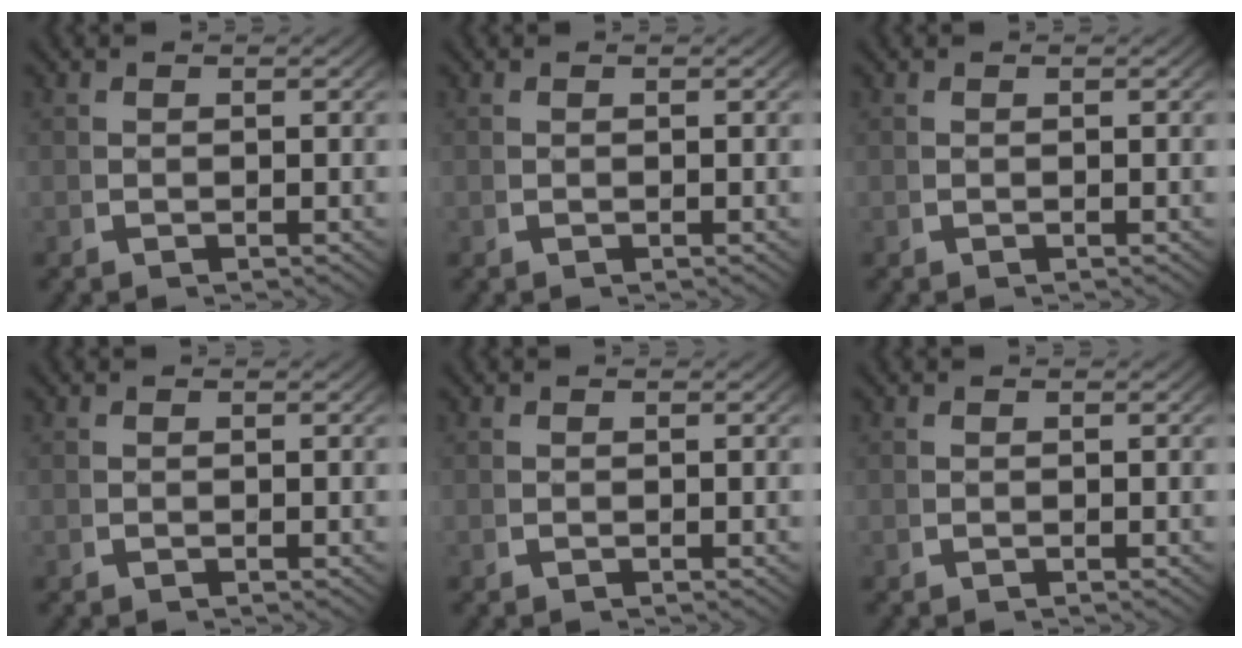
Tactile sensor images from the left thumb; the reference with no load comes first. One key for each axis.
{"total": 0.0}
{"total": 0.0}
{"total": 0.0}
{"total": 0.0}
{"total": 0.0}